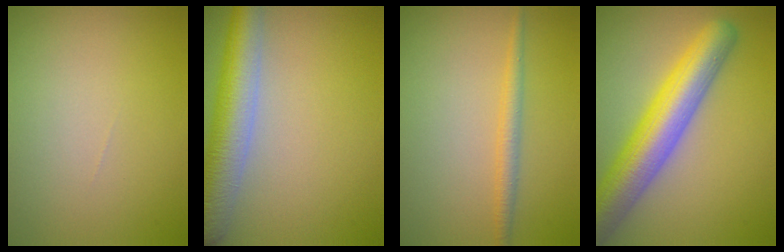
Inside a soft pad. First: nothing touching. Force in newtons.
{"total": 6.4, "press": 6.4, "slide": 0.3}
{"total": 1.8, "press": 1.8, "slide": 0.1}
{"total": 8.4, "press": 8.4, "slide": 0.4}